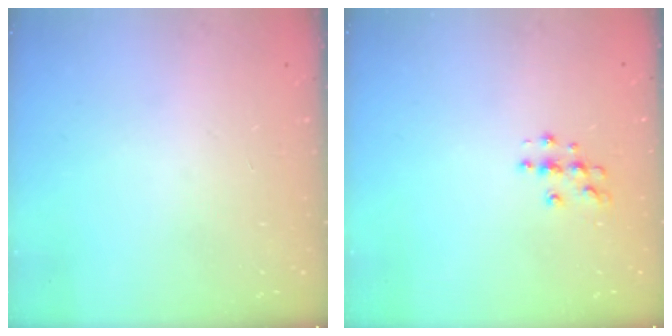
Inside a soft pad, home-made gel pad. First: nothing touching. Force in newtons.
{"total": 4.5, "press": 4.4, "slide": 0.4}